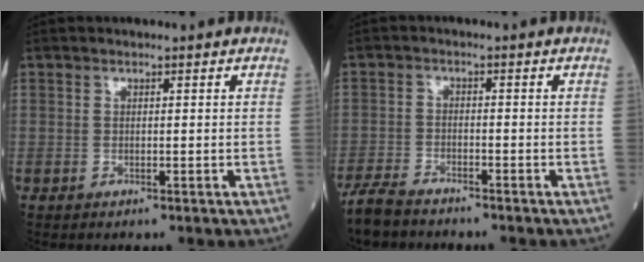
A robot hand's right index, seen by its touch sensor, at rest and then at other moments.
{"total": 5.7, "force": [-5.1, 1.4, 2.0], "torque": [-0.040, -0.015, -0.095]}